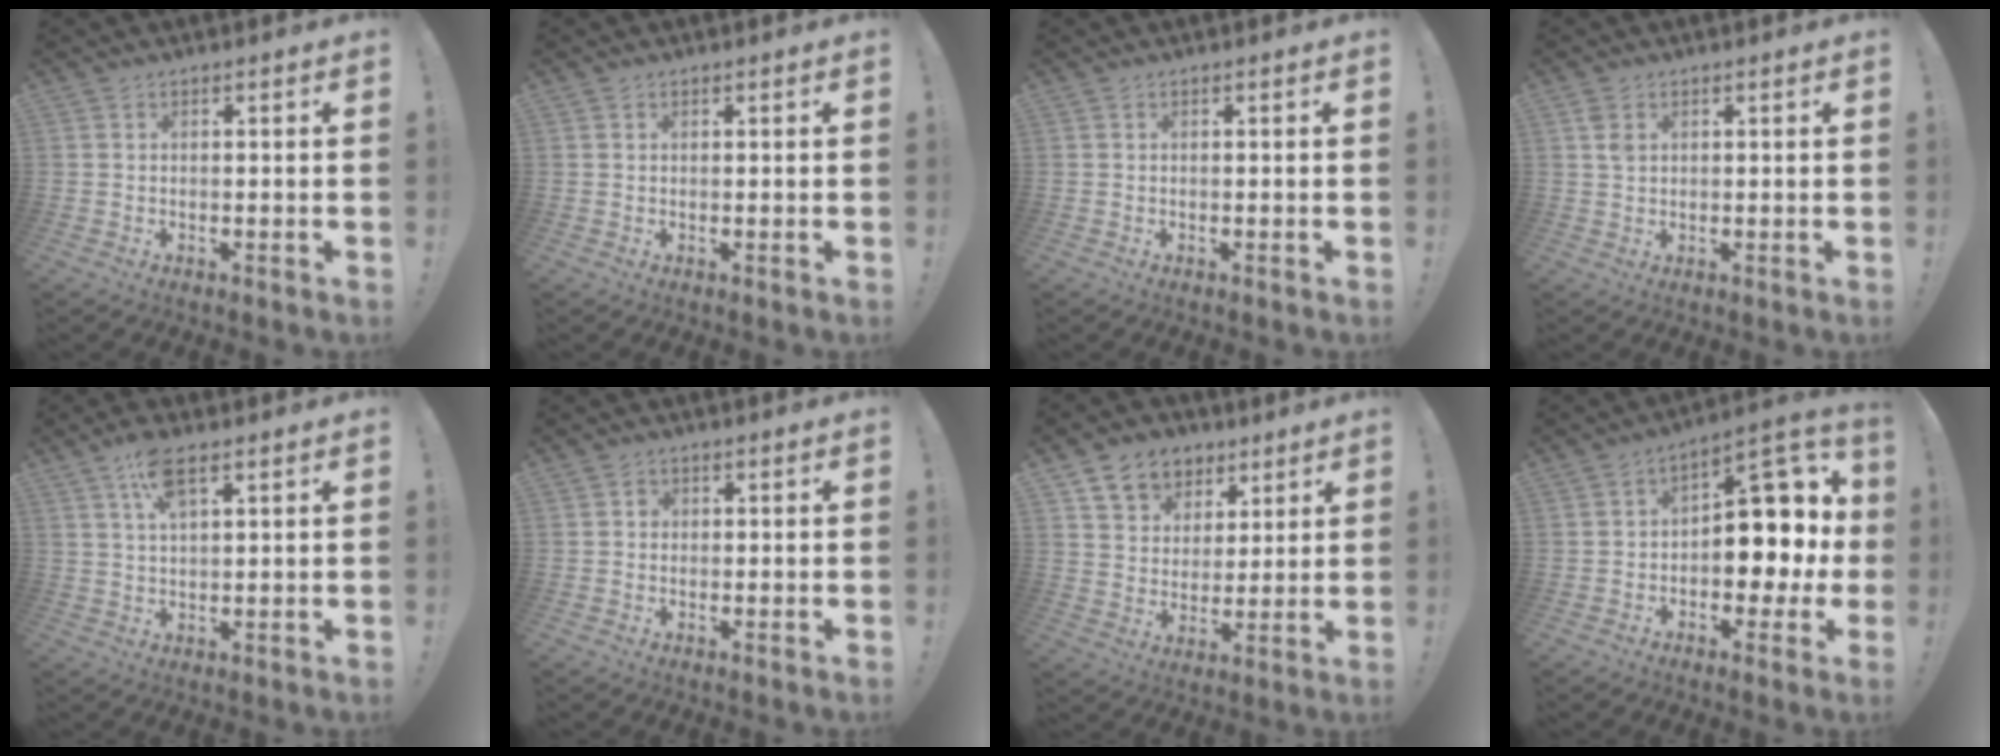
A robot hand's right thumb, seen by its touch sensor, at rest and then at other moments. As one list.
[{"total": 0.6, "force": [0.4, 0.3, 0.0], "torque": [0.004, -0.002, 0.008]}, {"total": 0.0}, {"total": 2.7, "force": [1.2, 1.7, 1.7], "torque": [-0.025, -0.001, 0.020]}, {"total": 7.4, "force": [3.8, 2.8, 5.6], "torque": [-0.100, -0.005, 0.068]}, {"total": 1.8, "force": [-0.2, 1.7, 0.6], "torque": [-0.009, 0.005, -0.005]}, {"total": 10.6, "force": [6.0, 8.3, 2.9], "torque": [-0.037, -0.038, 0.120]}, {"total": 12.0, "force": [0.1, 8.5, 8.5], "torque": [-0.091, -0.002, 0.005]}]